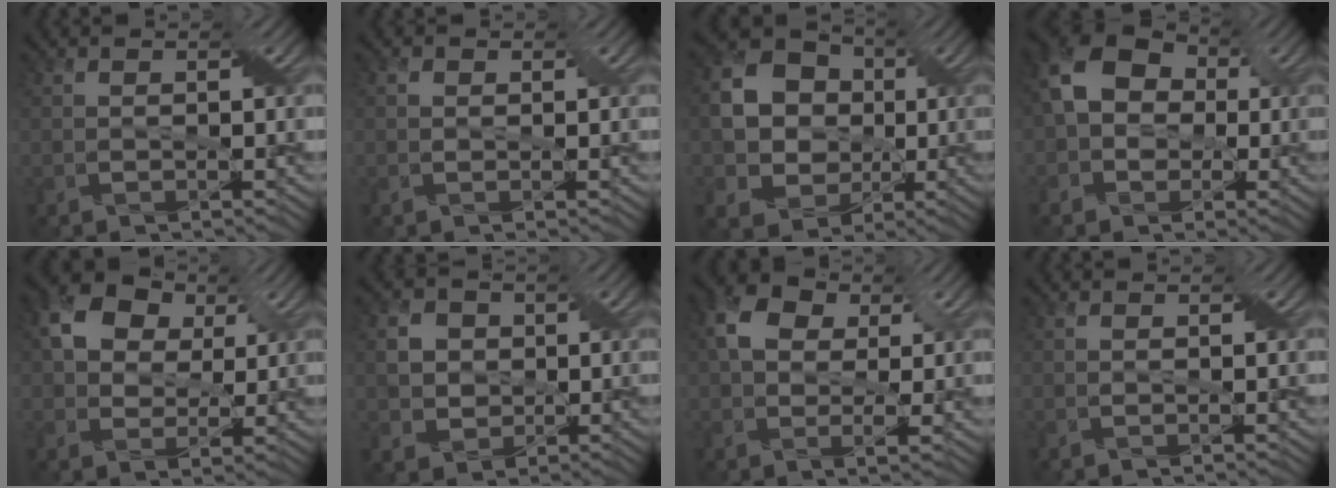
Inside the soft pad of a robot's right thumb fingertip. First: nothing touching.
{"total": 0.6, "force": [0.2, 0.6, 0.2], "torque": [-0.002, 0.001, 0.002]}
{"total": 12.1, "force": [0.6, 10.5, 6.0], "torque": [-0.170, 0.006, 0.001]}
{"total": 9.6, "force": [0.6, 7.7, 5.7], "torque": [-0.123, 0.009, -0.008]}
{"total": 8.8, "force": [3.4, 6.4, 5.0], "torque": [-0.125, 0.020, 0.048]}
{"total": 4.7, "force": [0.5, 4.4, 1.5], "torque": [-0.057, 0.009, 0.003]}
{"total": 6.7, "force": [1.5, 4.6, 4.6], "torque": [-0.098, 0.004, 0.024]}
{"total": 0.0}